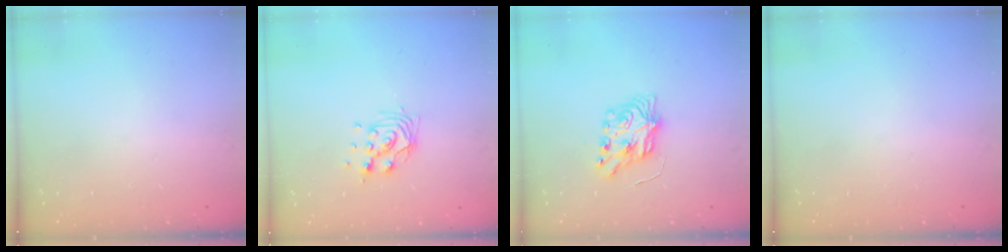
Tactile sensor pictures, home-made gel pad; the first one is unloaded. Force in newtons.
{"total": 11.0, "press": 10.6, "slide": 2.9}
{"total": 7.3, "press": 7.3, "slide": 0.2}
{"total": 0.0}